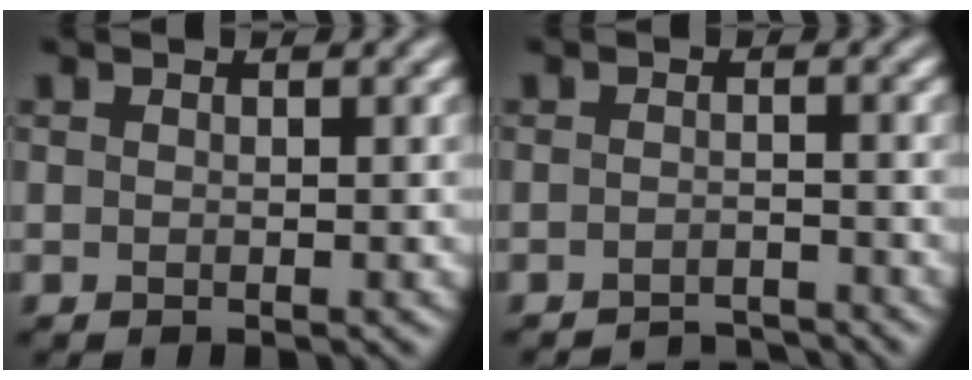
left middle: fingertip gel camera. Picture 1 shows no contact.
{"total": 2.5, "force": [-2.5, 0.3, 0.5], "torque": [0.000, 0.003, -0.039]}